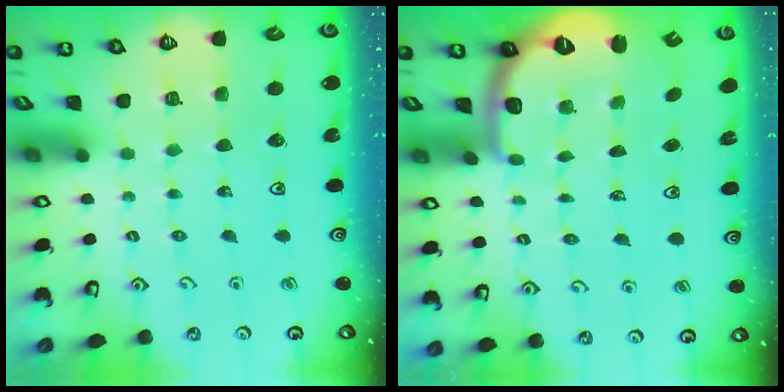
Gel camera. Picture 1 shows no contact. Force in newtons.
{"total": 2.8, "press": 1.8, "slide": 2.1}